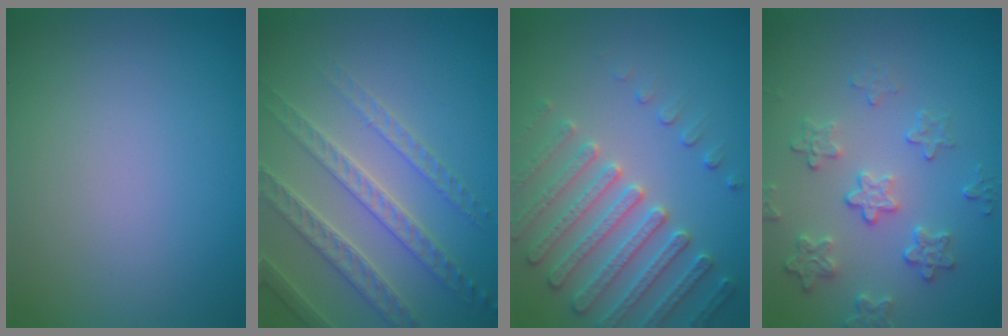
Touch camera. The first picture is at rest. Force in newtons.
{"total": 4.0, "press": 3.9, "slide": 0.8}
{"total": 4.5, "press": 4.4, "slide": 1.2}
{"total": 3.2, "press": 2.9, "slide": 1.3}